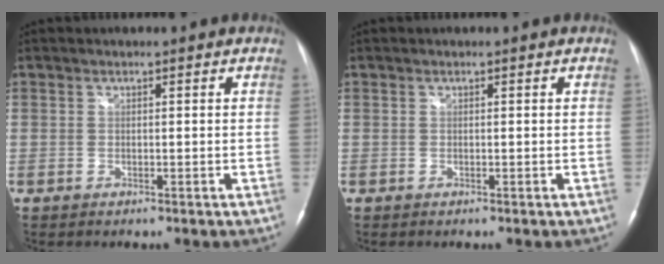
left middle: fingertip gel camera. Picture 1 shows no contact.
{"total": 0.0}